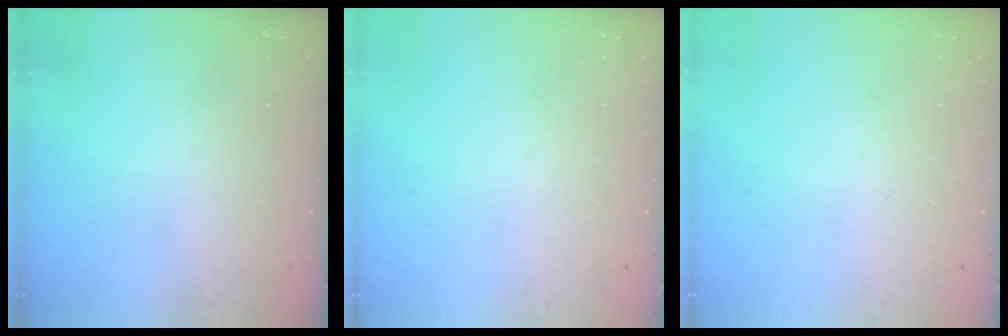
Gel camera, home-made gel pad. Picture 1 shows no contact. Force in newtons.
{"total": 0.0}
{"total": 0.0}